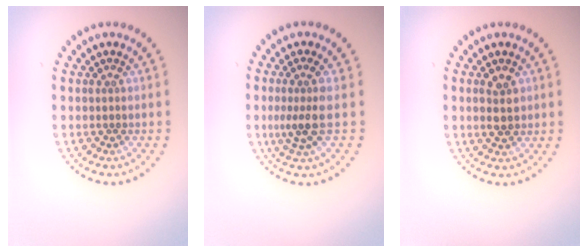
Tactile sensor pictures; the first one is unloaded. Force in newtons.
{"total": 2.7, "press": 2.0, "slide": 1.8}
{"total": 2.2, "press": 2.2, "slide": 0.4}